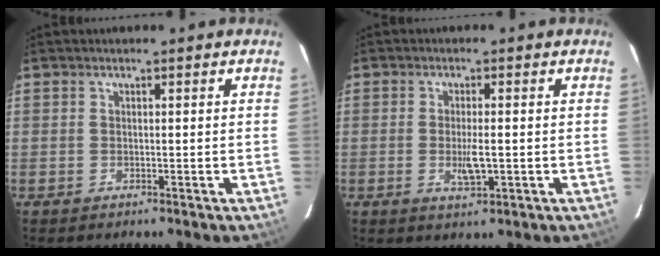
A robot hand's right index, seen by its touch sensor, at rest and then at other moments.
{"total": 3.9, "force": [-0.7, 1.1, 3.7], "torque": [-0.065, -0.009, -0.008]}